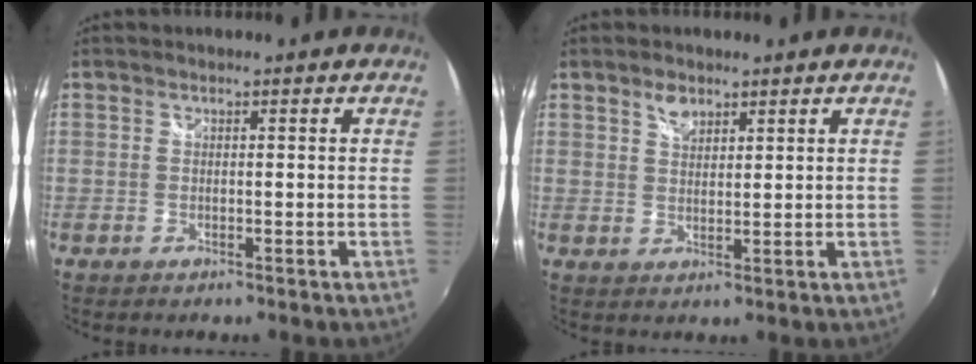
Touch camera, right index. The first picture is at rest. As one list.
[{"total": 3.1, "force": [2.1, 1.7, 1.5], "torque": [-0.021, 0.004, 0.038]}]